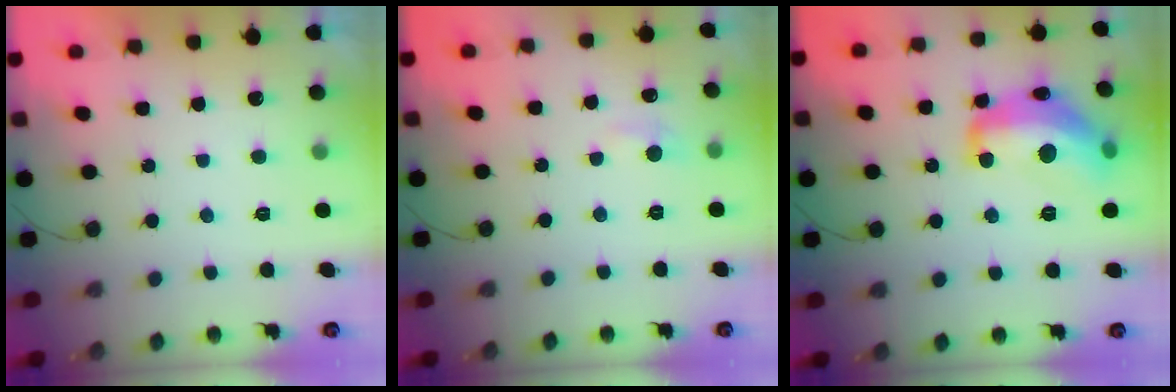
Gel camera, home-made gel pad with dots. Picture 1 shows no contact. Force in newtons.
{"total": 5.1, "press": 5.0, "slide": 0.7}
{"total": 18.4, "press": 18.4, "slide": 1.0}